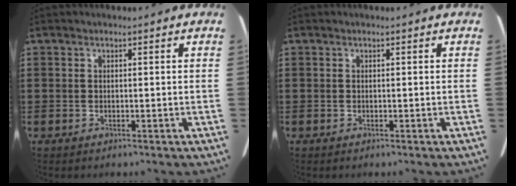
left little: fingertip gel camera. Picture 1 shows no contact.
{"total": 0.0}